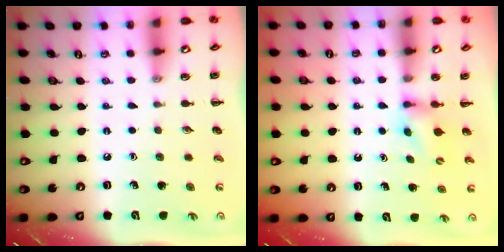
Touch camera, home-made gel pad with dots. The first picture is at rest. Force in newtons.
{"total": 4.4, "press": 4.2, "slide": 1.2}